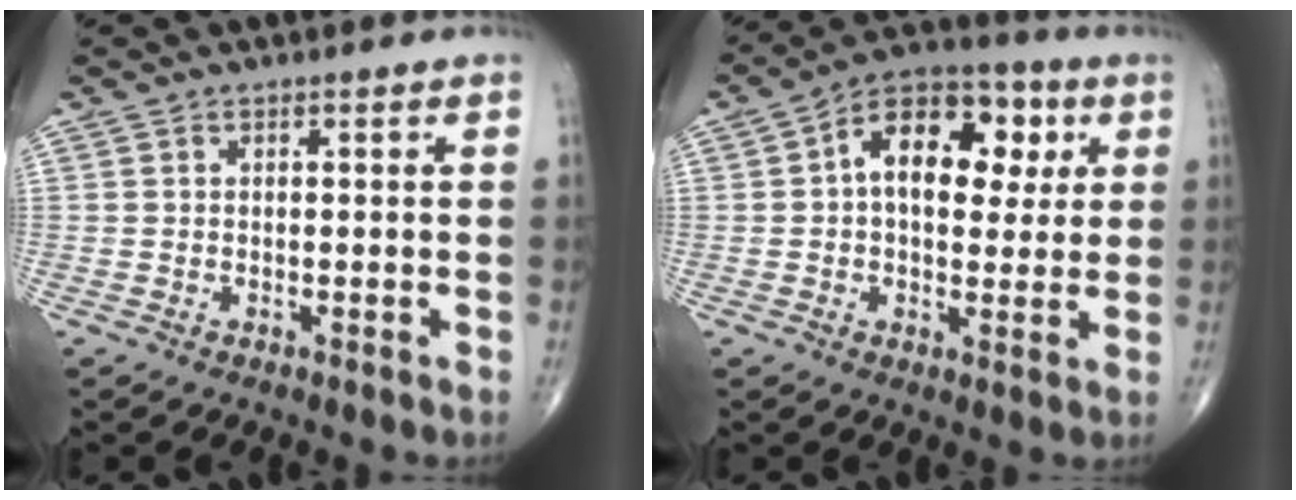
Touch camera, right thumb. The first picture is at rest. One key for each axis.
{"total": 15.2, "fx": 3.3, "fy": 9.4, "fz": 11.5, "tx": -0.140, "ty": 0.020, "tz": 0.041}